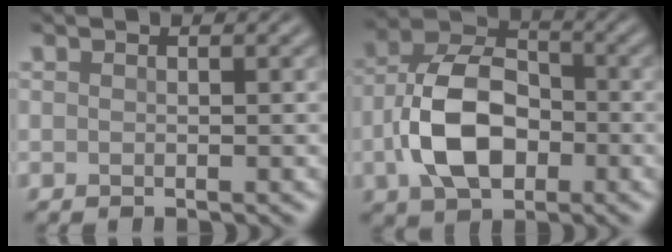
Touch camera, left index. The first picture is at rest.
{"total": 8.5, "force": [-1.9, 5.4, 6.2], "torque": [-0.126, 0.010, -0.041]}